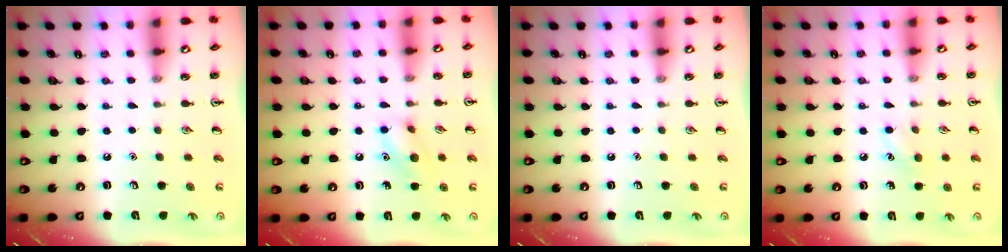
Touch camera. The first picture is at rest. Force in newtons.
{"total": 8.6, "press": 8.6, "slide": 0.7}
{"total": 0.0}
{"total": 6.4, "press": 6.2, "slide": 1.5}